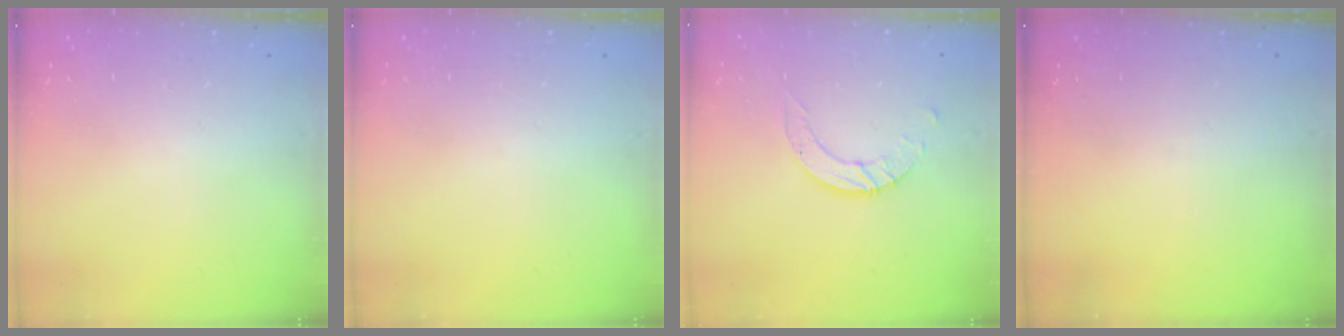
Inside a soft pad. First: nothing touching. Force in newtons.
{"total": 0.0}
{"total": 6.5, "press": 6.5, "slide": 0.5}
{"total": 0.0}